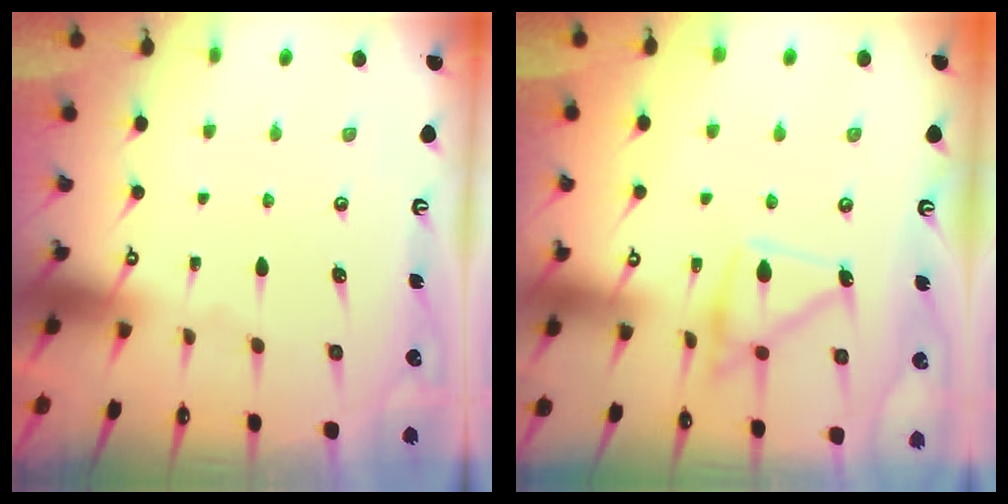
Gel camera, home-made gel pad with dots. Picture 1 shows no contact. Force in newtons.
{"total": 16.4, "press": 16.4, "slide": 1.1}